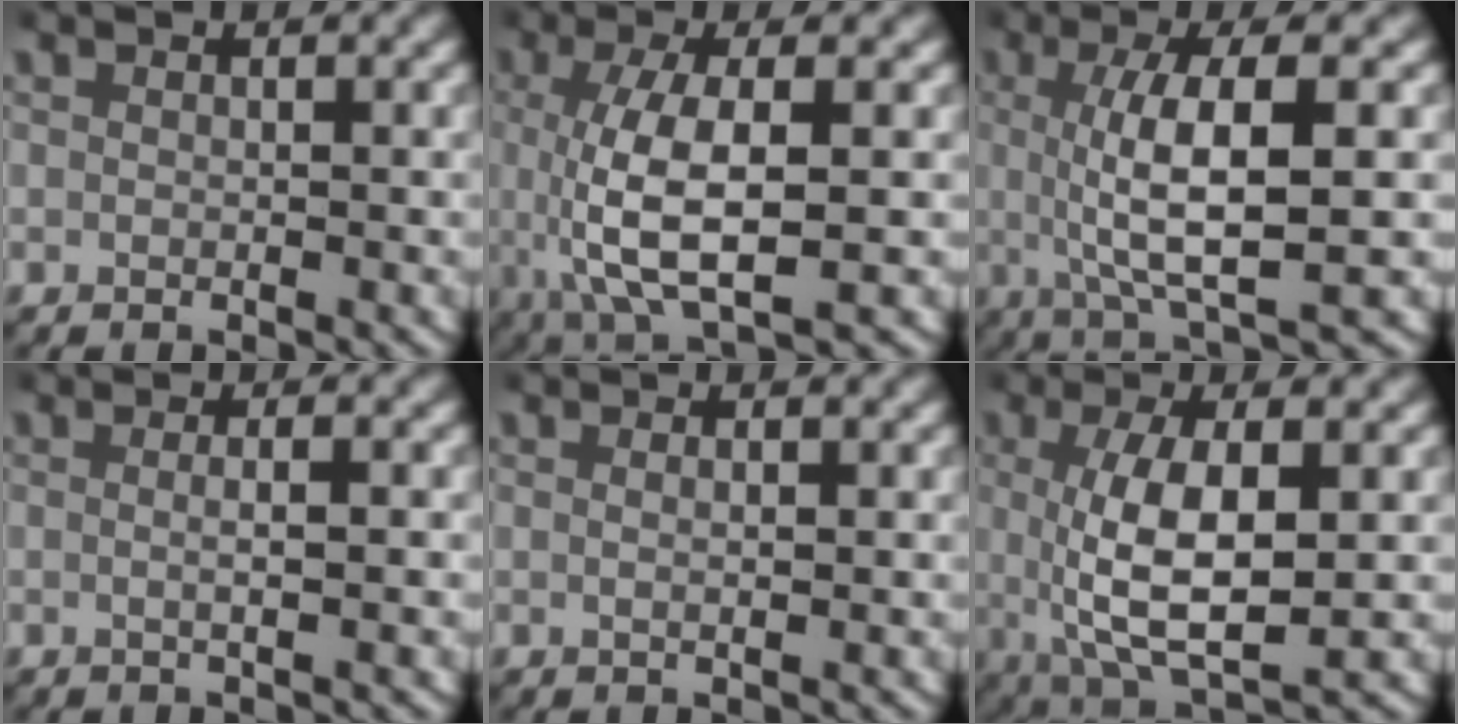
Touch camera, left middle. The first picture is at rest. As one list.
[{"total": 7.6, "force": [-0.6, 3.1, 7.0], "torque": [-0.143, -0.014, 0.001]}, {"total": 7.2, "force": [0.1, 1.7, 7.0], "torque": [-0.122, -0.004, 0.005]}, {"total": 1.4, "force": [-0.1, -0.1, 1.4], "torque": [-0.025, -0.002, -0.003]}, {"total": 0.6, "force": [0.1, 0.0, 0.6], "torque": [-0.013, -0.004, 0.003]}, {"total": 7.7, "force": [0.2, 3.1, 7.0], "torque": [-0.129, -0.014, 0.016]}]